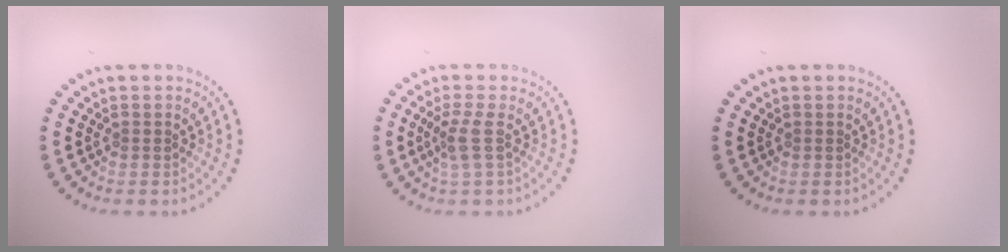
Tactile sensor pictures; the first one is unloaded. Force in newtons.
{"total": 1.9, "press": 1.4, "slide": 1.3}
{"total": 0.0}